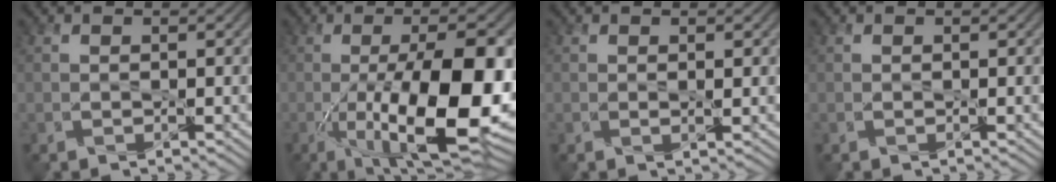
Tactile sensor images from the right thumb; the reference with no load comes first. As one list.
[{"total": 17.3, "force": [-3.9, 5.7, 15.9], "torque": [-0.234, -0.006, -0.058]}, {"total": 0.6, "force": [0.2, 0.1, 0.6], "torque": [-0.013, 0.003, 0.002]}, {"total": 0.0}]